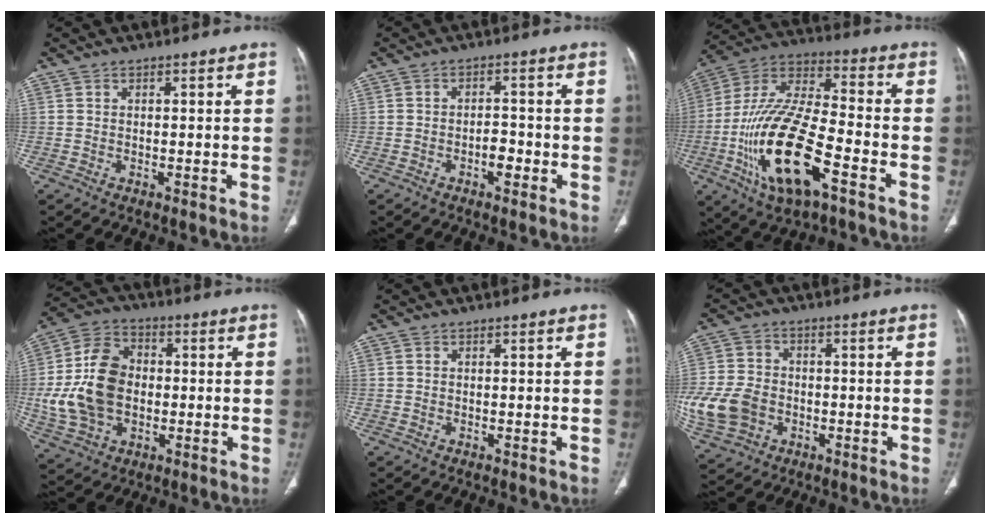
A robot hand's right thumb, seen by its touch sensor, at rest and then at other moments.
{"total": 3.3, "force": [-1.4, 1.7, 2.5], "torque": [-0.028, 0.011, -0.023]}
{"total": 22.1, "force": [-8.2, 8.1, 18.9], "torque": [-0.381, 0.032, -0.145]}
{"total": 16.5, "force": [-0.9, 11.8, 11.5], "torque": [-0.212, 0.019, -0.010]}
{"total": 0.0}
{"total": 12.4, "force": [-2.8, 9.7, 7.2], "torque": [-0.153, 0.009, -0.047]}